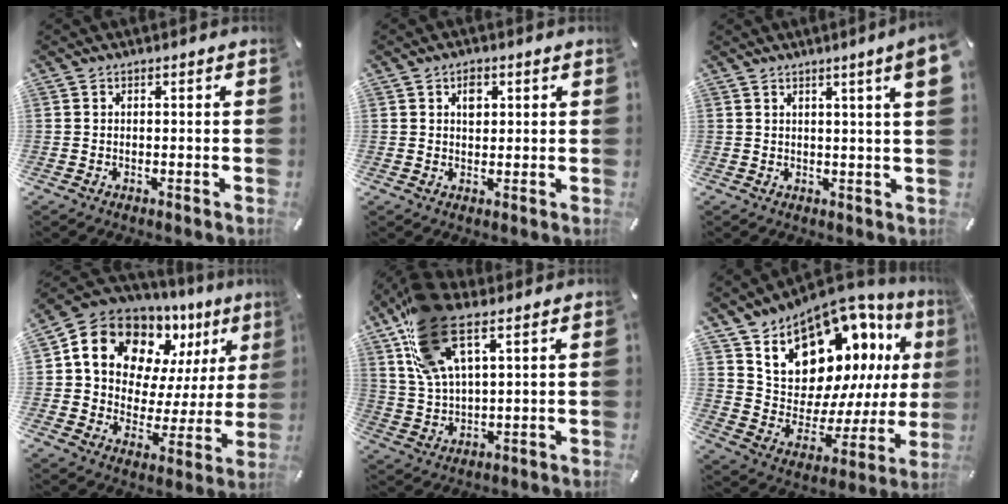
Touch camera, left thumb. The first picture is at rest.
{"total": 2.9, "force": [1.1, 2.1, 1.7], "torque": [-0.013, -0.004, 0.014]}
{"total": 6.0, "force": [2.6, 0.0, 5.4], "torque": [-0.088, -0.009, 0.041]}
{"total": 14.0, "force": [8.6, 9.9, 4.9], "torque": [-0.087, -0.070, 0.155]}
{"total": 17.3, "force": [9.6, 7.7, 12.2], "torque": [-0.268, -0.022, 0.174]}
{"total": 16.9, "force": [11.7, 10.0, 7.0], "torque": [-0.099, -0.110, 0.209]}